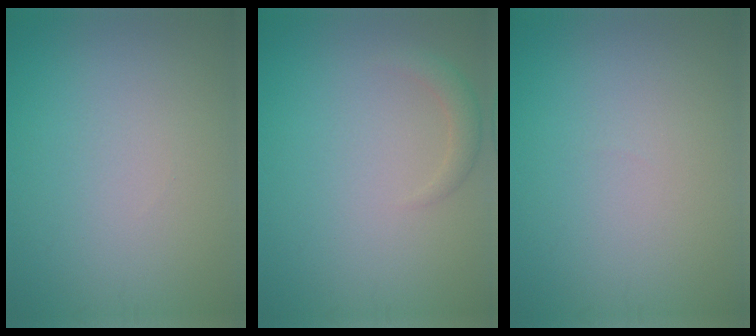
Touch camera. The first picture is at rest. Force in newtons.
{"total": 1.5, "press": 1.5, "slide": 0.2}
{"total": 0.0}